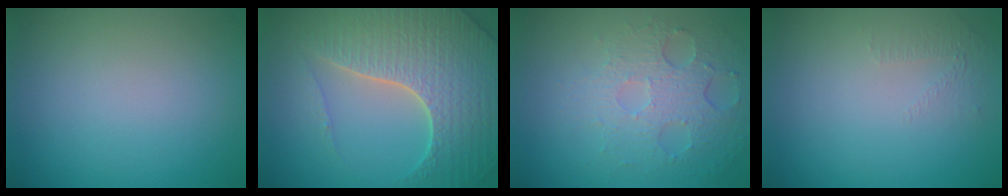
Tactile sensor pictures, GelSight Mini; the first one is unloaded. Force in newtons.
{"total": 7.0, "press": 6.7, "slide": 1.8}
{"total": 5.2, "press": 3.4, "slide": 3.9}
{"total": 0.9, "press": 0.4, "slide": 0.8}